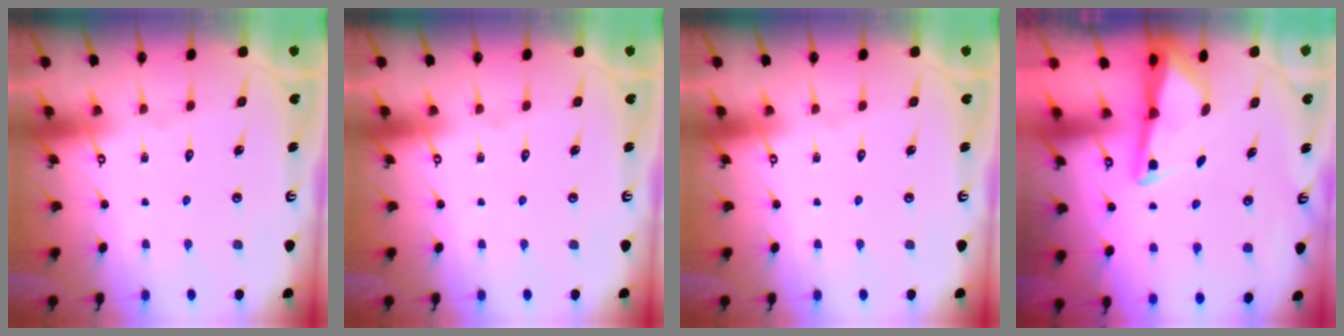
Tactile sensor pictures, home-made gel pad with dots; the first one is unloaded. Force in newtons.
{"total": 0.0}
{"total": 0.0}
{"total": 2.9, "press": 2.9, "slide": 0.3}